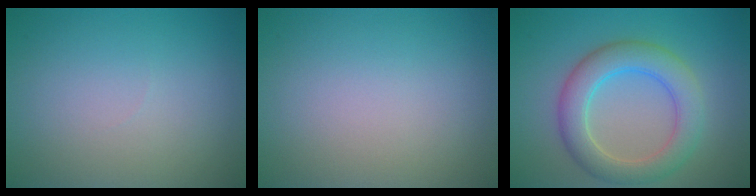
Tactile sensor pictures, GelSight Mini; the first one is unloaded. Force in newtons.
{"total": 0.0}
{"total": 5.3, "press": 5.3, "slide": 0.2}